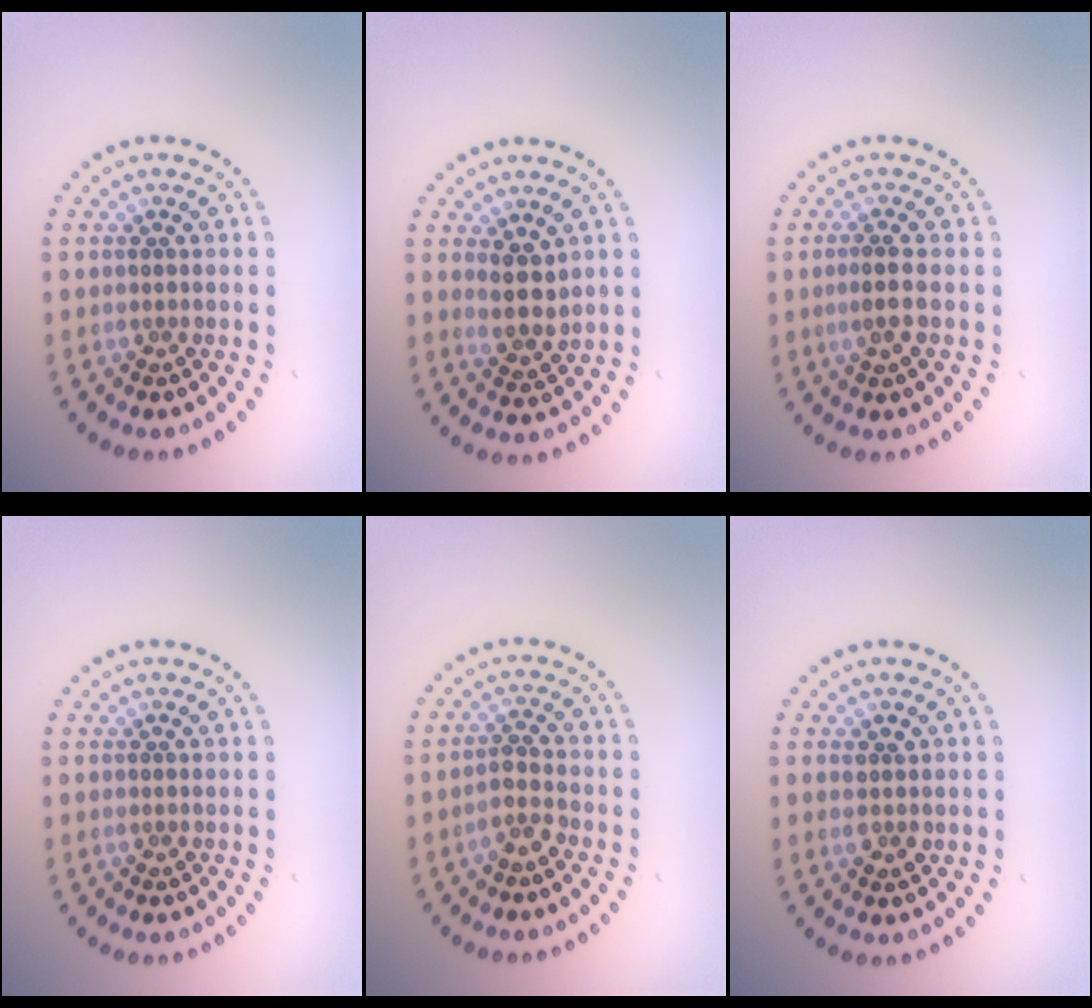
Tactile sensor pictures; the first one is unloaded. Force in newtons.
{"total": 2.5, "press": 2.2, "slide": 1.1}
{"total": 1.9, "press": 1.7, "slide": 0.7}
{"total": 0.0}
{"total": 1.7, "press": 1.4, "slide": 1.0}
{"total": 1.4, "press": 1.3, "slide": 0.3}